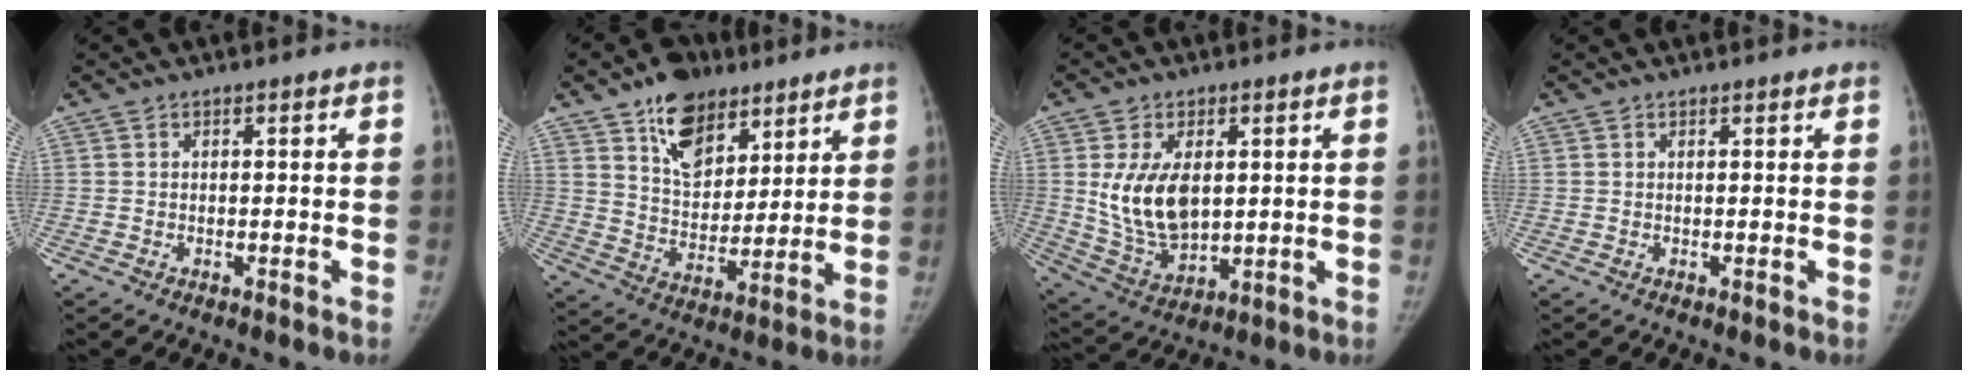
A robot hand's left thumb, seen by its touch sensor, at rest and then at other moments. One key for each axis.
{"total": 14.0, "fx": 8.8, "fy": 8.4, "fz": 6.9, "tx": -0.074, "ty": -0.046, "tz": 0.152}
{"total": 12.1, "fx": 2.0, "fy": 7.3, "fz": 9.5, "tx": -0.157, "ty": -0.018, "tz": 0.054}
{"total": 1.1, "fx": 1.0, "fy": 0.2, "fz": 0.4, "tx": -0.001, "ty": 0.004, "tz": 0.014}